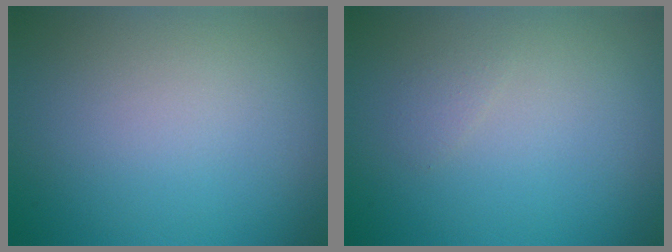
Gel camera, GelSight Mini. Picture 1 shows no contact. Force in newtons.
{"total": 0.7, "press": 0.7, "slide": 0.0}